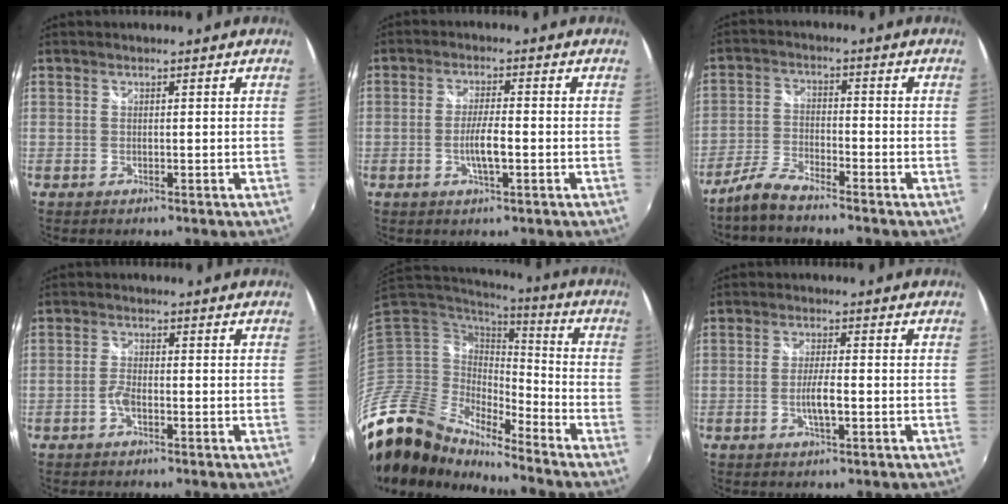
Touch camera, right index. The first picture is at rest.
{"total": 4.6, "force": [-1.2, 0.7, 4.4], "torque": [-0.086, 0.000, -0.021]}
{"total": 5.8, "force": [-5.0, 1.1, 2.8], "torque": [-0.069, 0.000, -0.102]}
{"total": 2.4, "force": [-1.3, 0.9, 1.8], "torque": [-0.046, 0.005, -0.029]}
{"total": 18.5, "force": [-15.2, 7.8, 7.0], "torque": [-0.161, -0.015, -0.302]}
{"total": 3.9, "force": [-1.0, 0.6, 3.7], "torque": [-0.072, -0.001, -0.017]}